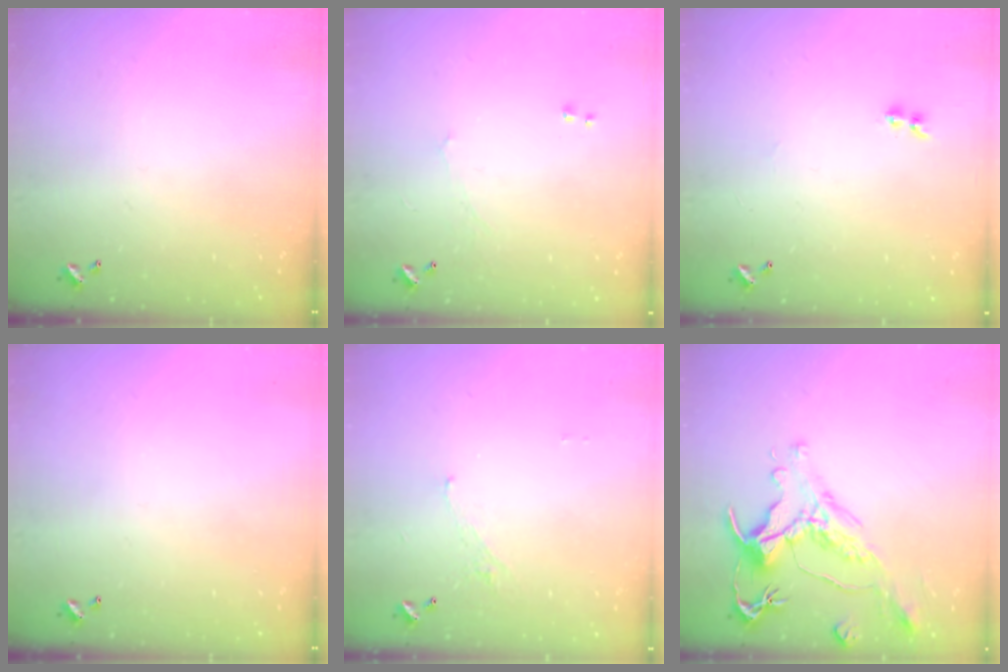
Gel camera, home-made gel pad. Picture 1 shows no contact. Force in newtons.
{"total": 0.7, "press": 0.1, "slide": 0.7}
{"total": 1.3, "press": 1.1, "slide": 0.7}
{"total": 0.0}
{"total": 3.5, "press": 3.5, "slide": 0.3}
{"total": 1.6, "press": 0.9, "slide": 1.3}